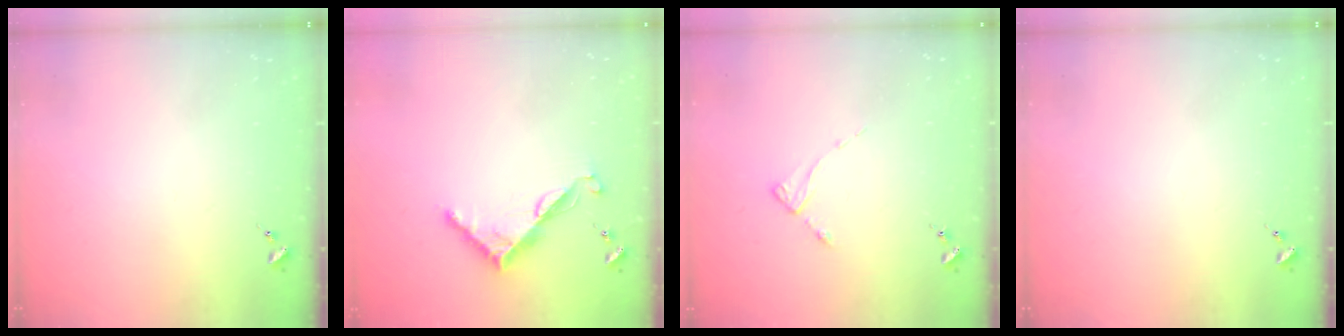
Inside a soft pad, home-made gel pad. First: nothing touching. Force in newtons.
{"total": 7.6, "press": 7.5, "slide": 0.6}
{"total": 2.6, "press": 2.6, "slide": 0.3}
{"total": 0.0}